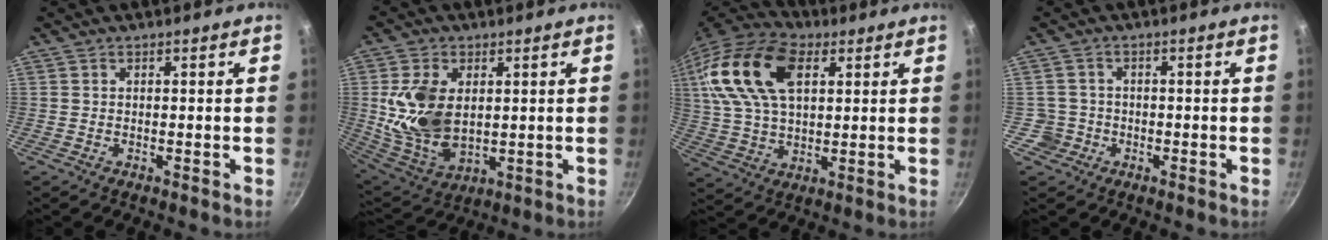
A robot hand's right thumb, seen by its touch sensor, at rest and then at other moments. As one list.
[{"total": 14.1, "force": [2.0, 8.8, 10.8], "torque": [-0.197, -0.025, 0.053]}, {"total": 20.5, "force": [7.0, 11.8, 15.2], "torque": [-0.291, 0.002, 0.124]}, {"total": 3.4, "force": [-1.0, 3.2, 0.1], "torque": [0.021, 0.023, -0.014]}]